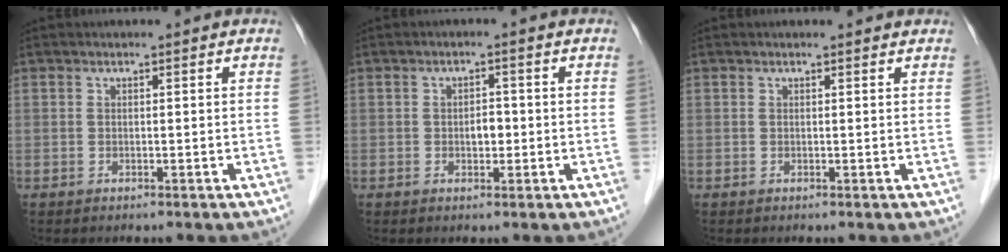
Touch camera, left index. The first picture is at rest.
{"total": 2.1, "force": [-0.4, 1.2, 1.6], "torque": [-0.024, 0.003, -0.004]}
{"total": 1.4, "force": [1.4, 0.3, 0.1], "torque": [-0.013, 0.006, 0.010]}